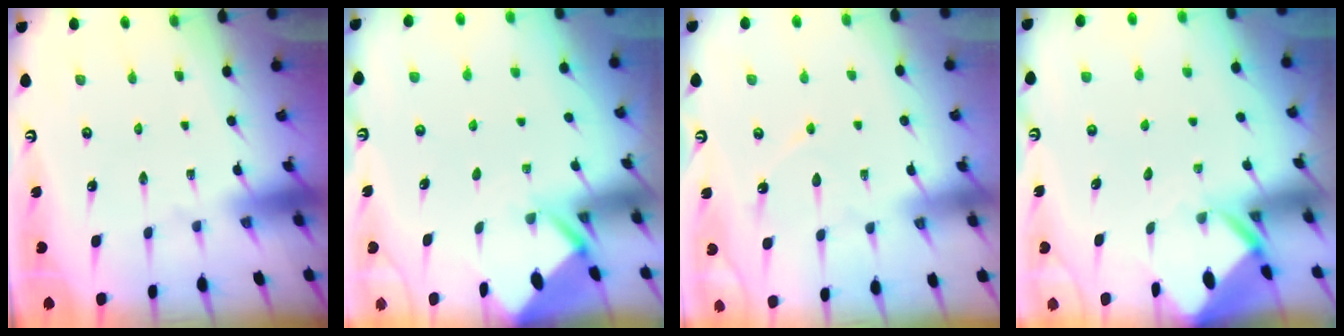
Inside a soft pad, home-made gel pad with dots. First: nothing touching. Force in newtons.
{"total": 2.5, "press": 2.5, "slide": 0.2}
{"total": 4.5, "press": 4.5, "slide": 0.6}
{"total": 3.2, "press": 3.2, "slide": 0.2}